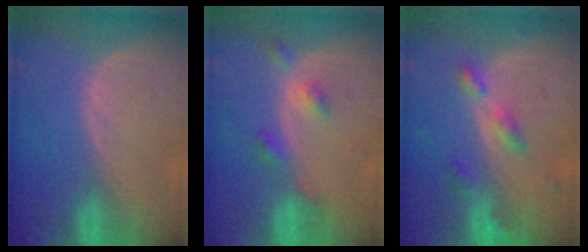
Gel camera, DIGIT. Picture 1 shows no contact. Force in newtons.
{"total": 4.4, "press": 3.9, "slide": 2.0}
{"total": 5.2, "press": 4.8, "slide": 2.0}